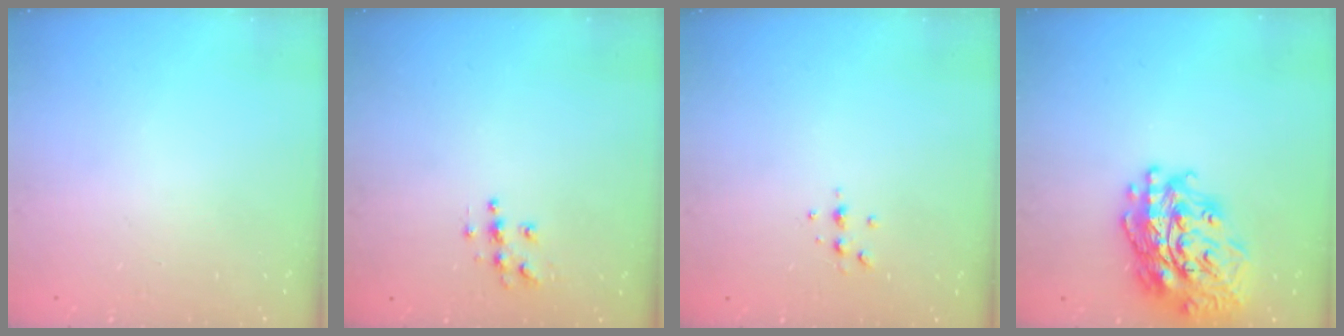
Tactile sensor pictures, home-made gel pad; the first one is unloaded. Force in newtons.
{"total": 5.7, "press": 5.7, "slide": 0.4}
{"total": 4.3, "press": 4.2, "slide": 1.1}
{"total": 23.0, "press": 22.8, "slide": 2.4}